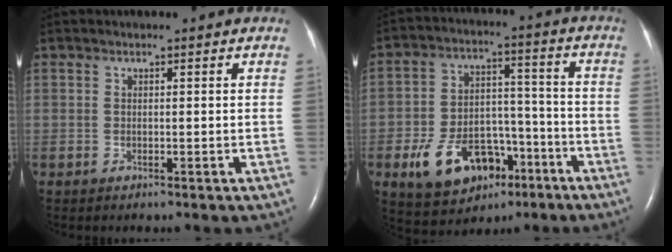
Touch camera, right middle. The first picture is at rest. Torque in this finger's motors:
{"motor_torque": [1.24, -0.90, 0.25, 0.15]}